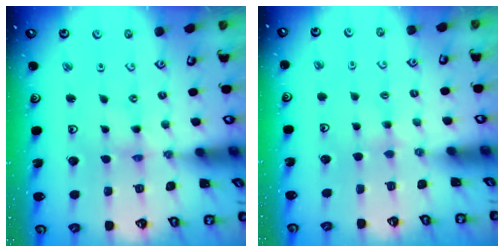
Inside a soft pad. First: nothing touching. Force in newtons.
{"total": 1.9, "press": 1.8, "slide": 0.3}